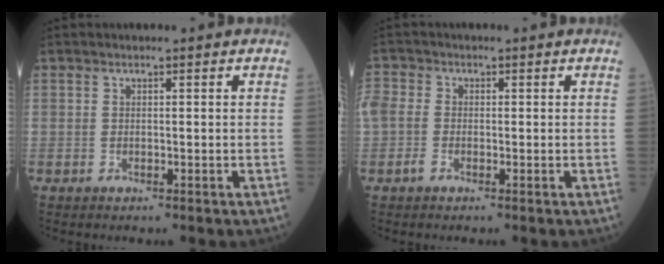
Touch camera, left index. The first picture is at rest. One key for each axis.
{"total": 2.9, "fx": -0.8, "fy": 2.1, "fz": 1.9, "tx": -0.057, "ty": 0.009, "tz": -0.019}